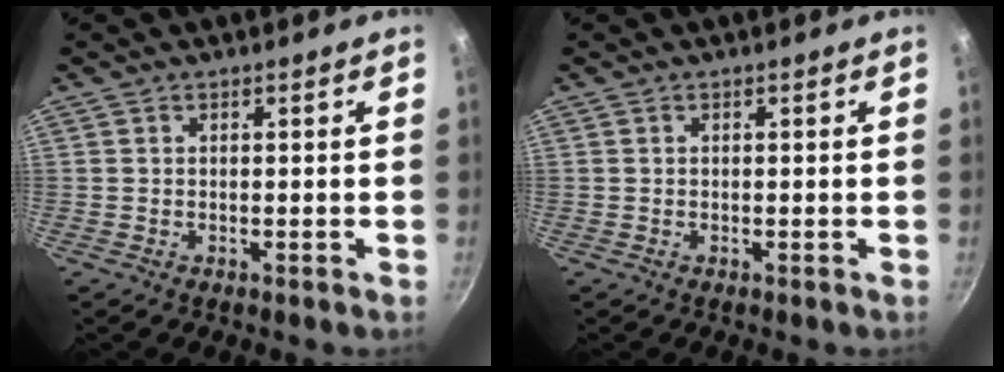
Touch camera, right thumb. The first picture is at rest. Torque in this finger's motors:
{"motor_torque": [0.17, -0.02, 0.27, 0.04, -0.03]}